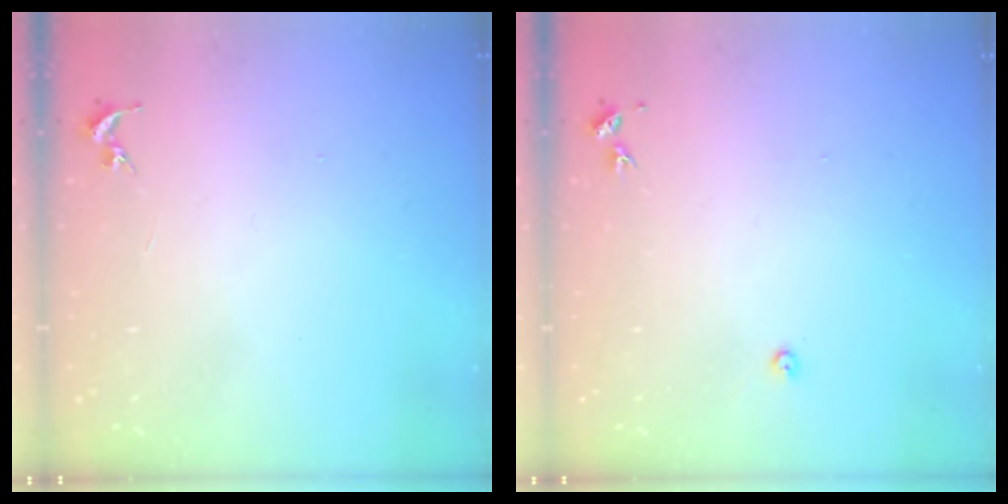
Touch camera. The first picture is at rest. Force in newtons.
{"total": 2.2, "press": 2.2, "slide": 0.3}